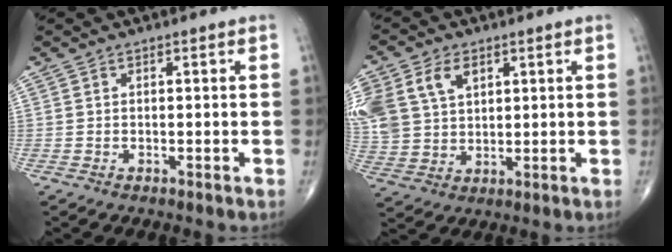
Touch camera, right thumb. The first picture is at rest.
{"total": 17.1, "force": [6.7, 12.3, 9.8], "torque": [-0.247, 0.021, 0.141]}